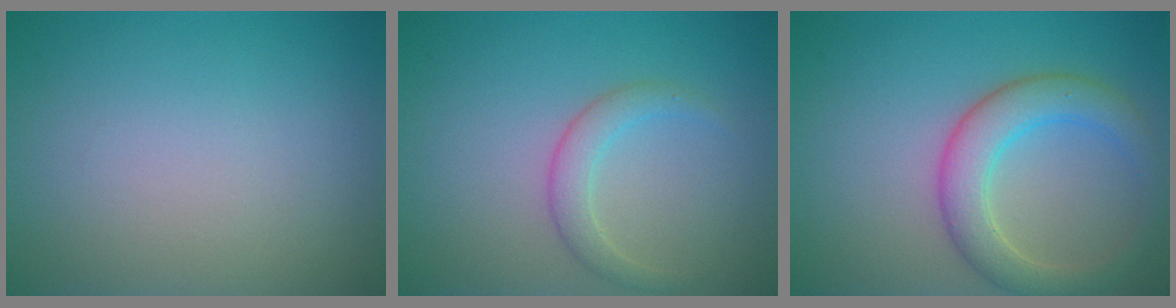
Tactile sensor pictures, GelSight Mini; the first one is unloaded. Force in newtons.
{"total": 2.2, "press": 2.1, "slide": 0.1}
{"total": 4.7, "press": 4.7, "slide": 0.5}